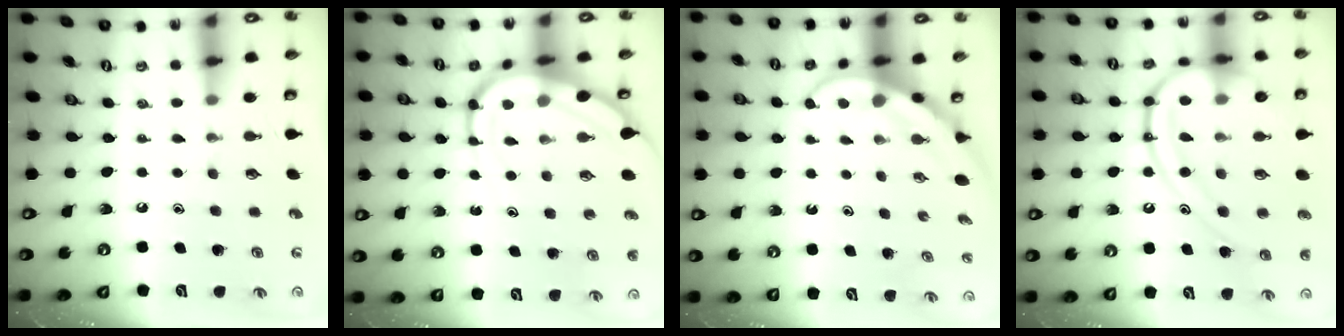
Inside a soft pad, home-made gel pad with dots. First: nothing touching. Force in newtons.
{"total": 11.5, "press": 11.4, "slide": 1.3}
{"total": 4.0, "press": 3.9, "slide": 0.4}
{"total": 18.6, "press": 18.6, "slide": 1.2}